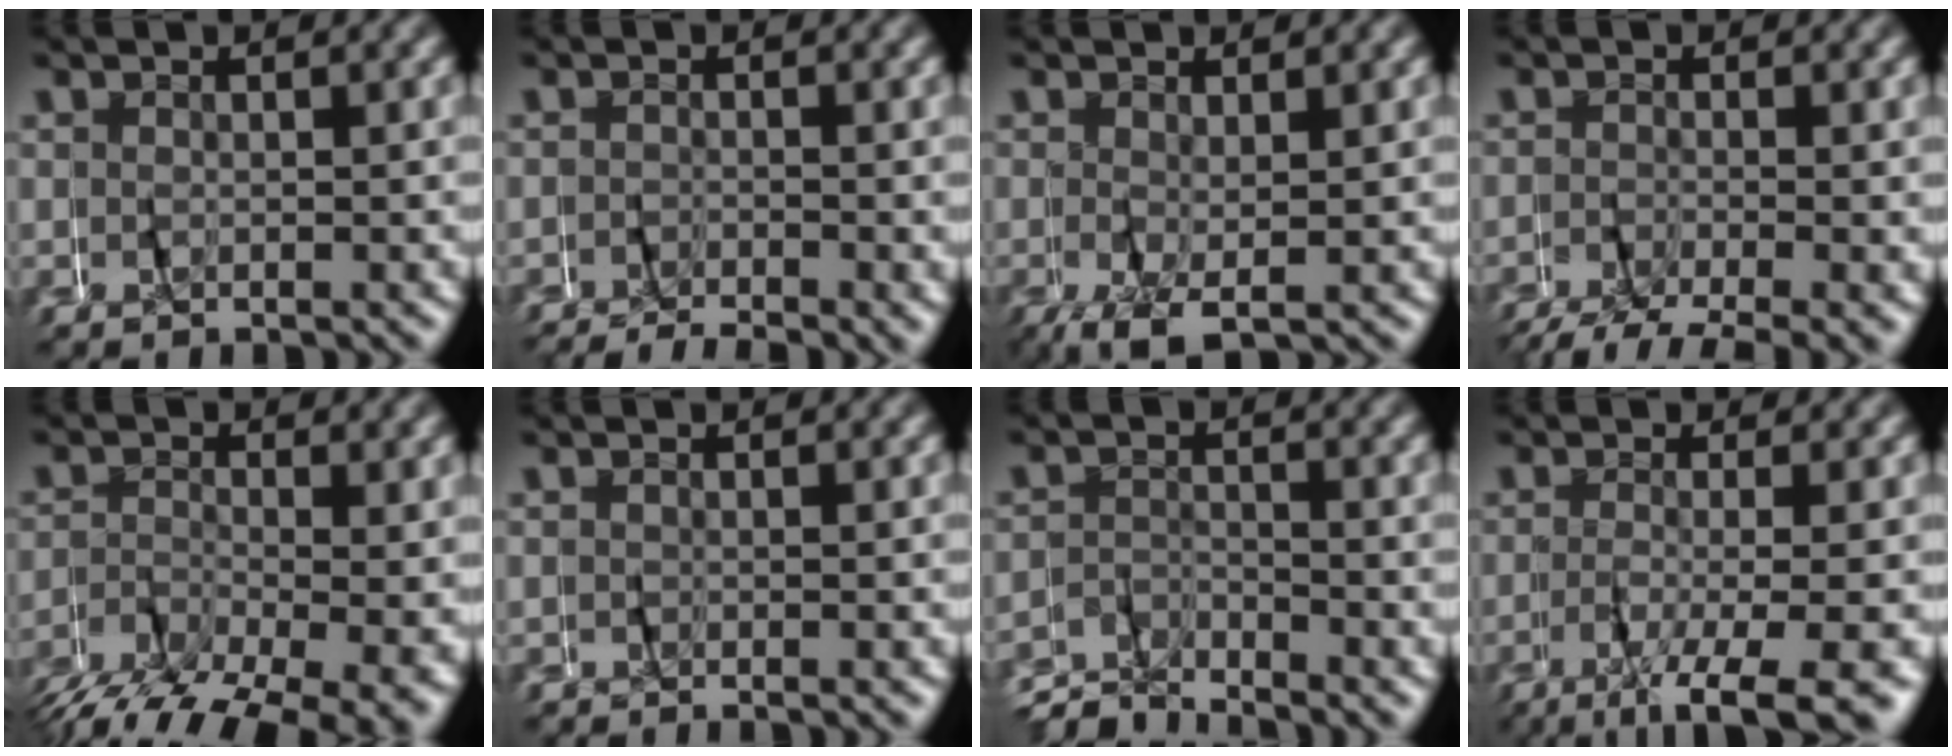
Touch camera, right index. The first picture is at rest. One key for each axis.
{"total": 3.2, "fx": -2.6, "fy": 1.2, "fz": 1.3, "tx": -0.017, "ty": -0.006, "tz": -0.045}
{"total": 3.4, "fx": -1.8, "fy": 0.9, "fz": 2.7, "tx": -0.049, "ty": -0.016, "tz": -0.016}
{"total": 5.2, "fx": -4.2, "fy": 1.6, "fz": 2.6, "tx": -0.045, "ty": -0.016, "tz": -0.062}
{"total": 7.2, "fx": -5.6, "fy": 2.0, "fz": 4.0, "tx": -0.071, "ty": -0.024, "tz": -0.082}
{"total": 0.8, "fx": 0.2, "fy": 0.6, "fz": 0.5, "tx": -0.011, "ty": 0.009, "tz": -0.003}
{"total": 3.9, "fx": -3.8, "fy": -0.5, "fz": -1.0, "tx": 0.024, "ty": 0.001, "tz": -0.075}
{"total": 6.1, "fx": -4.8, "fy": 0.1, "fz": 3.8, "tx": -0.059, "ty": -0.016, "tz": -0.069}